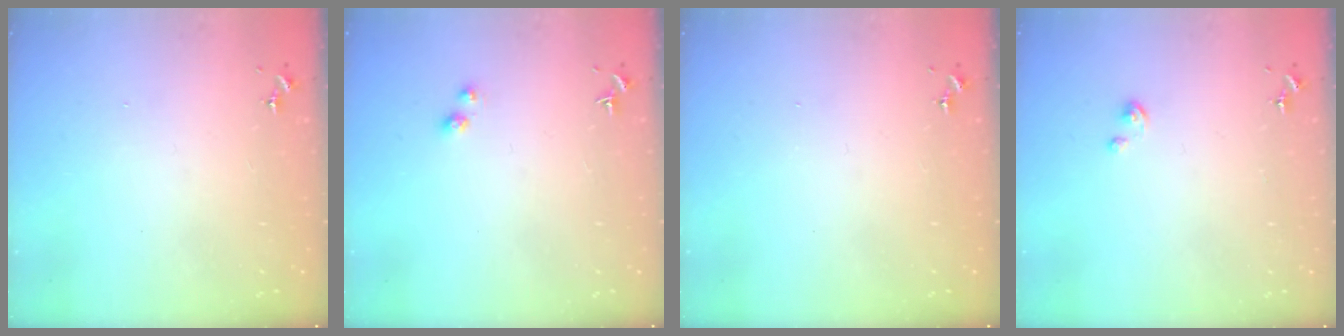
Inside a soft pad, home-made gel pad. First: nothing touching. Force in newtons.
{"total": 3.4, "press": 3.4, "slide": 0.5}
{"total": 0.0}
{"total": 1.1, "press": 1.1, "slide": 0.2}